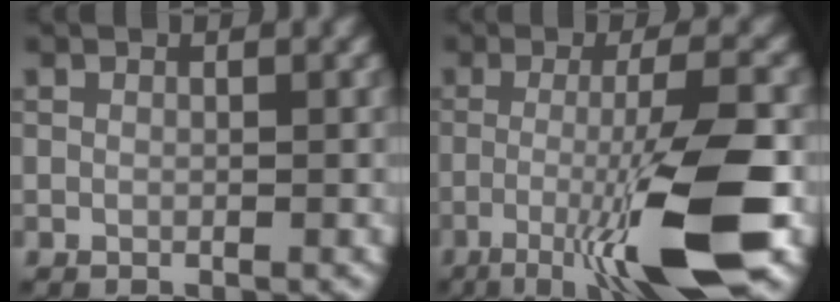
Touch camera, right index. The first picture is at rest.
{"total": 9.6, "force": [-3.7, 1.1, 8.8], "torque": [-0.134, 0.004, -0.072]}